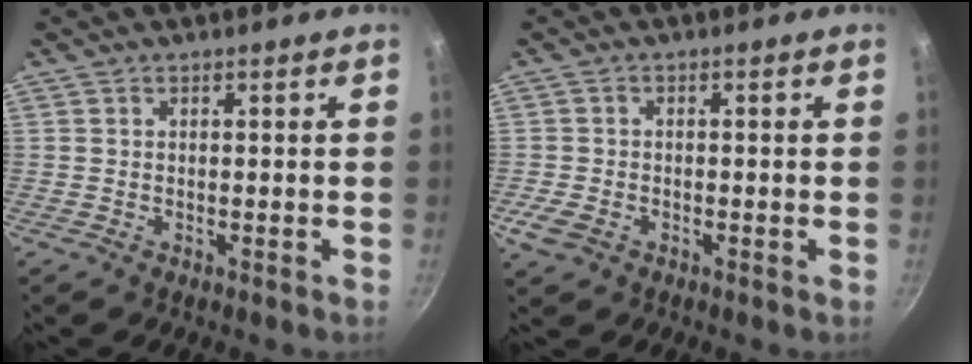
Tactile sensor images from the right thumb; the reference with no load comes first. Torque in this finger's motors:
{"motor_torque": [0.27, -0.02, 0.51, -0.06, 0.02]}